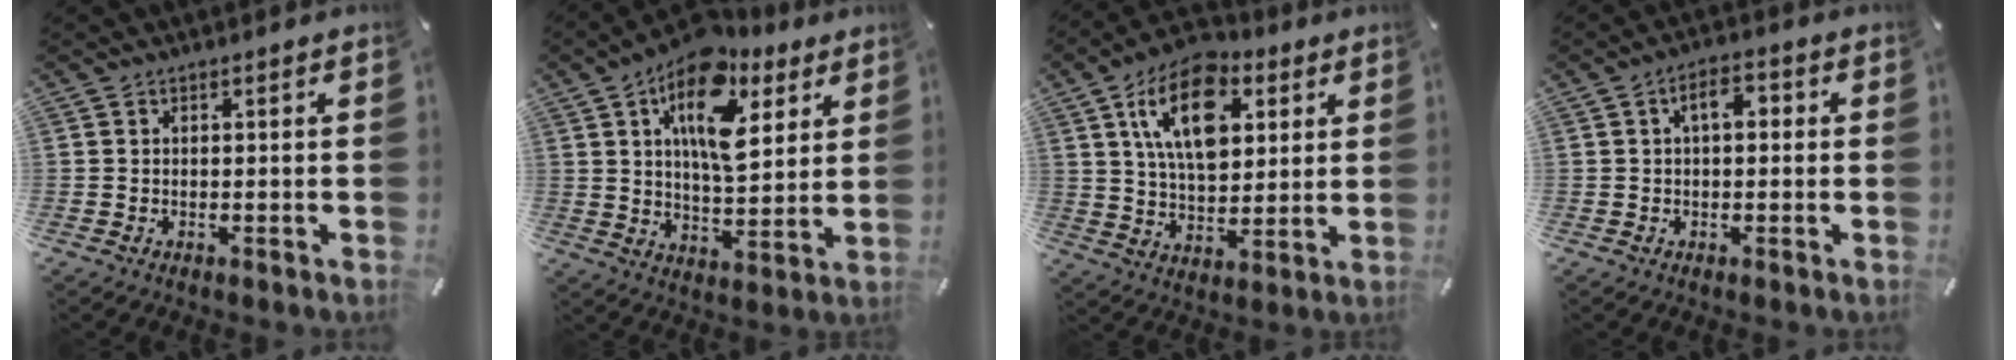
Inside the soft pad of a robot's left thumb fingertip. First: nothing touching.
{"total": 17.5, "force": [9.0, 9.1, 12.0], "torque": [-0.188, -0.034, 0.151]}
{"total": 16.6, "force": [6.7, 10.0, 11.4], "torque": [-0.196, -0.009, 0.115]}
{"total": 5.1, "force": [0.5, 2.8, 4.2], "torque": [-0.067, 0.010, 0.002]}